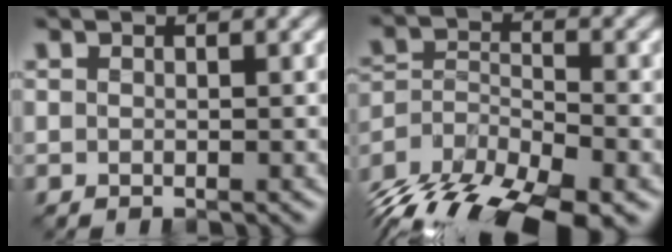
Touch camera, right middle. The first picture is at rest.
{"total": 13.3, "force": [-10.2, 5.2, 6.7], "torque": [-0.121, -0.018, -0.164]}